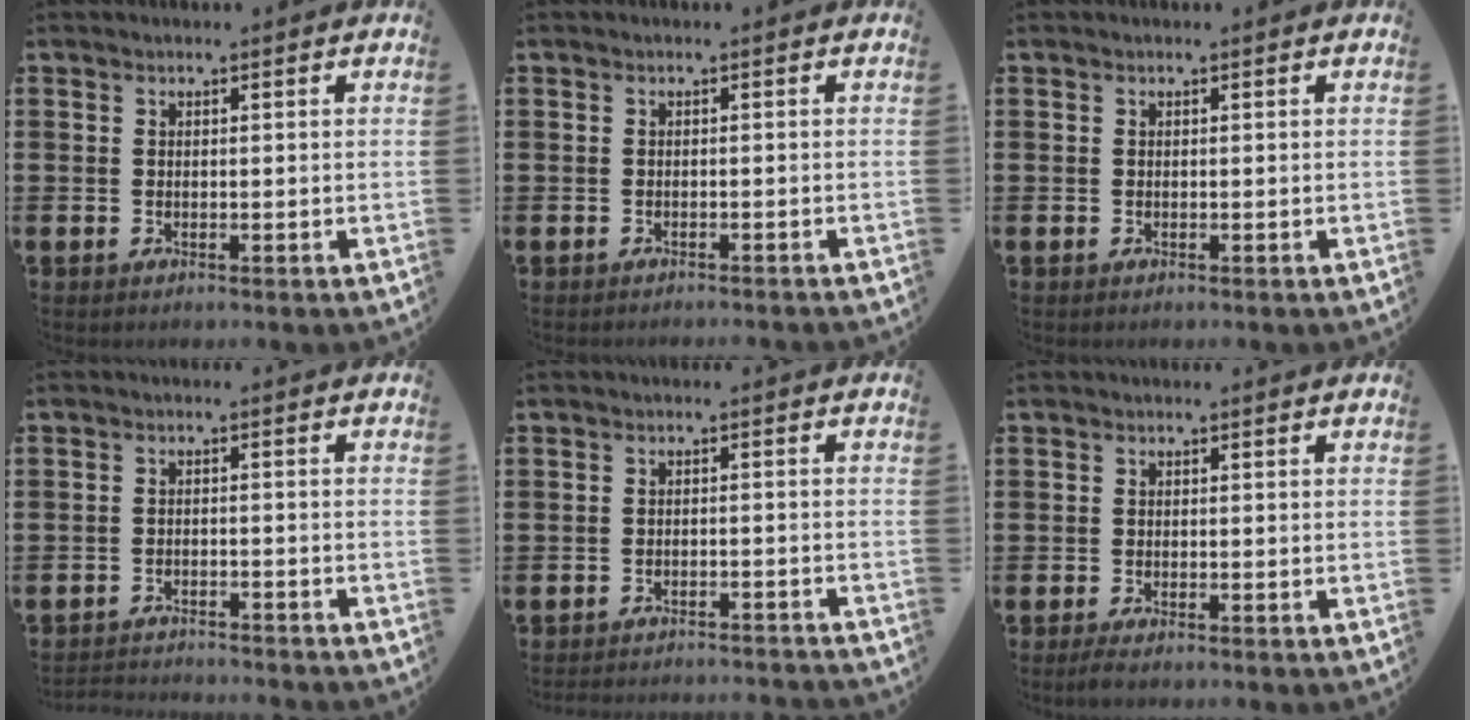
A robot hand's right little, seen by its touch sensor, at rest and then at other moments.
{"total": 0.6, "force": [-0.6, -0.2, 0.0], "torque": [0.000, -0.002, -0.012]}
{"total": 0.0}
{"total": 2.2, "force": [-2.2, -0.1, -0.2], "torque": [-0.001, 0.002, -0.047]}
{"total": 2.0, "force": [-2.0, -0.2, -0.1], "torque": [-0.001, 0.003, -0.043]}
{"total": 1.0, "force": [-0.5, 0.2, 0.8], "torque": [-0.015, -0.002, -0.010]}